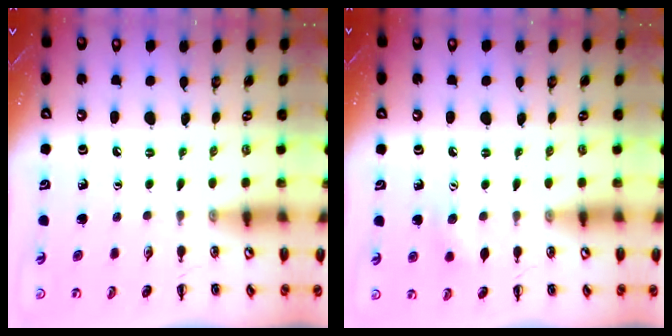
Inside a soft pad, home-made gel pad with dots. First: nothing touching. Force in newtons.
{"total": 6.5, "press": 6.3, "slide": 1.6}